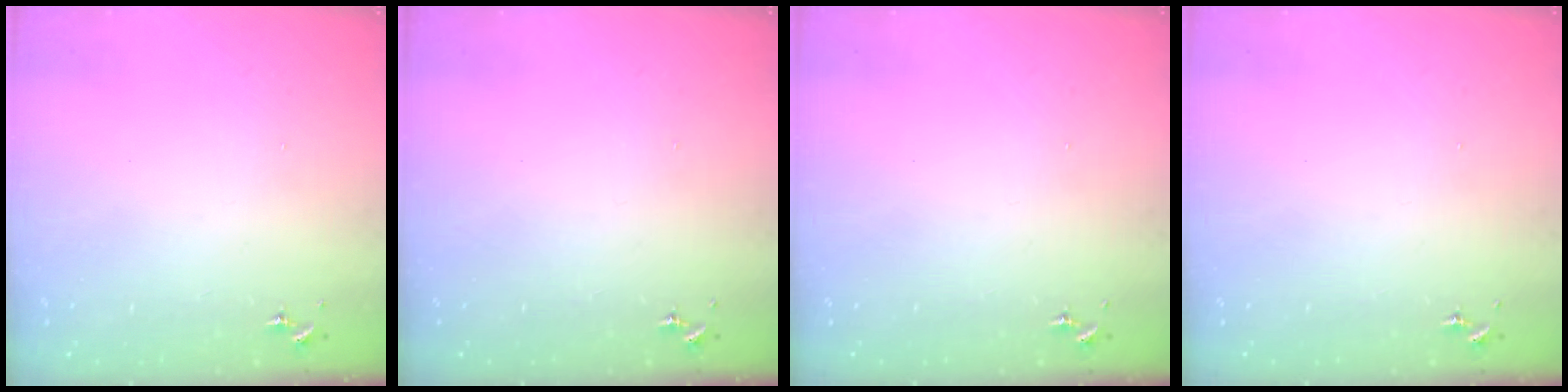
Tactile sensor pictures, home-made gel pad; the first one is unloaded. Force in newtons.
{"total": 0.0}
{"total": 0.0}
{"total": 0.0}